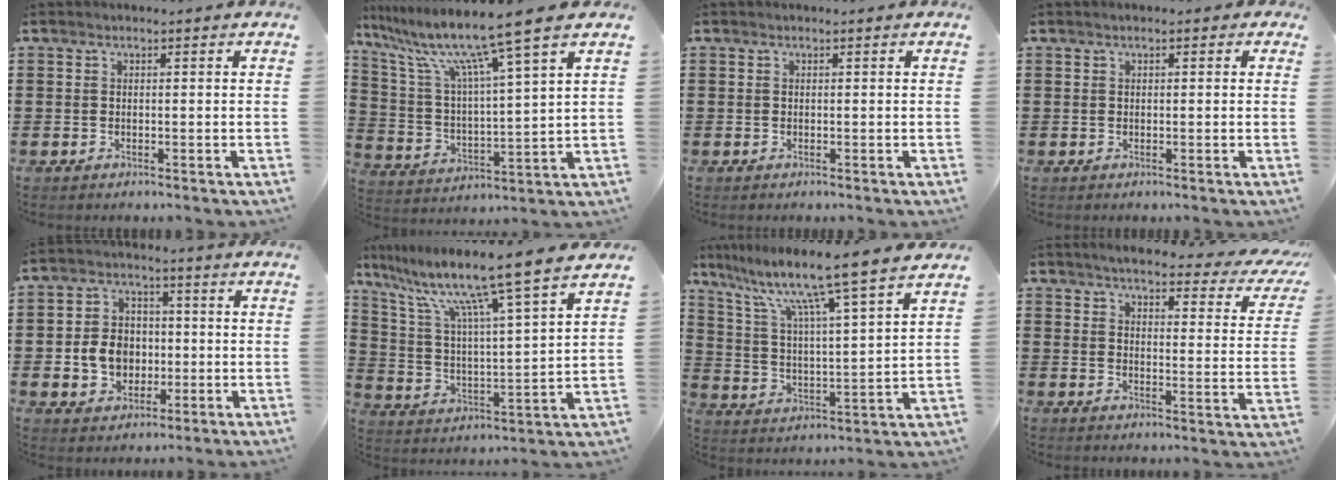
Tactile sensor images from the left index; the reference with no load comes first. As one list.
[{"total": 10.9, "force": [8.5, -0.5, 6.9], "torque": [-0.169, -0.045, 0.132]}, {"total": 0.0}, {"total": 0.5, "force": [0.1, 0.4, 0.3], "torque": [-0.008, 0.006, 0.001]}, {"total": 6.7, "force": [-0.8, 5.9, 3.2], "torque": [-0.074, 0.013, -0.016]}, {"total": 11.4, "force": [9.2, -0.8, 6.7], "torque": [-0.169, -0.061, 0.146]}, {"total": 10.4, "force": [8.5, -1.0, 5.9], "torque": [-0.148, -0.057, 0.134]}, {"total": 4.6, "force": [4.0, 0.4, 2.2], "torque": [-0.056, -0.029, 0.060]}]